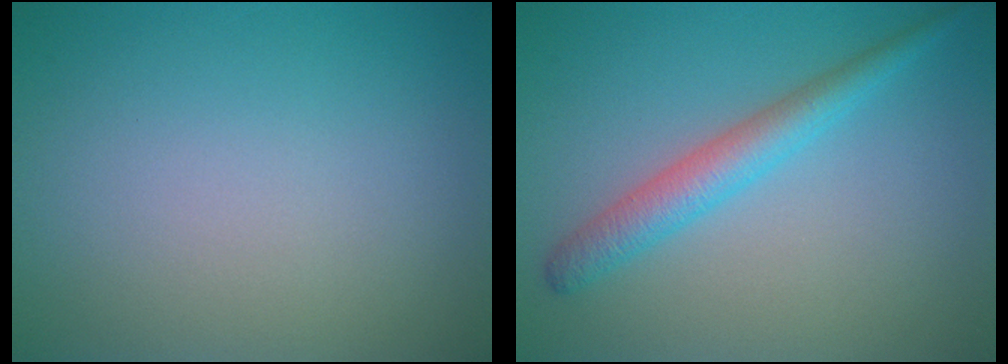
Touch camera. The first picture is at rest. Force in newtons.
{"total": 3.1, "press": 3.1, "slide": 0.1}